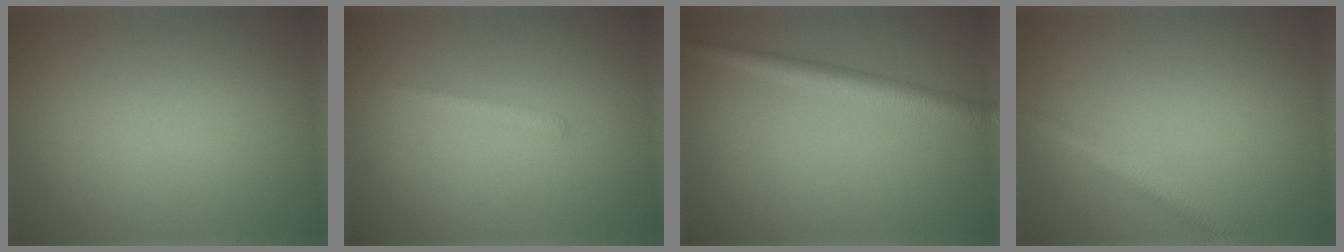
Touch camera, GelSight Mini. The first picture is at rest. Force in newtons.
{"total": 0.9, "press": 0.9, "slide": 0.1}
{"total": 2.8, "press": 2.8, "slide": 0.2}
{"total": 2.5, "press": 2.5, "slide": 0.0}